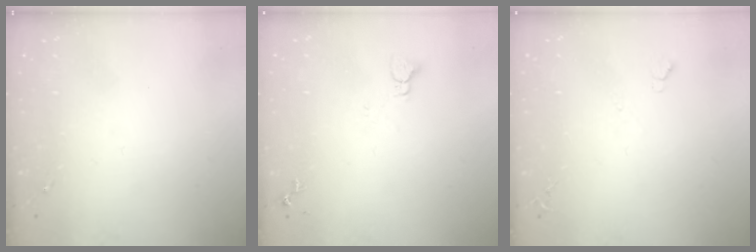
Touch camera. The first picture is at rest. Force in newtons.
{"total": 4.3, "press": 4.3, "slide": 0.4}
{"total": 4.0, "press": 4.0, "slide": 0.6}